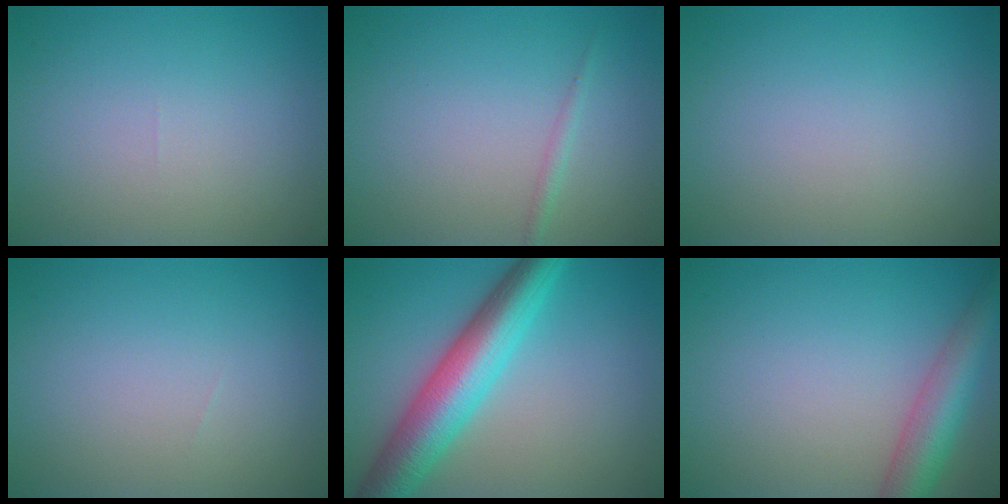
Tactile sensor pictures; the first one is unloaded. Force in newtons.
{"total": 0.9, "press": 0.9, "slide": 0.1}
{"total": 0.0}
{"total": 0.0}
{"total": 8.0, "press": 8.0, "slide": 0.2}
{"total": 5.3, "press": 5.3, "slide": 0.3}